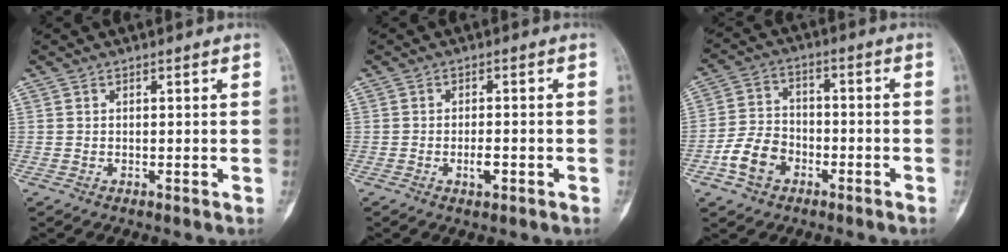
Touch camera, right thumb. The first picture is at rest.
{"total": 2.8, "force": [-1.2, 1.0, 2.3], "torque": [-0.040, 0.003, -0.019]}
{"total": 8.4, "force": [-4.0, 5.9, 4.4], "torque": [-0.076, 0.033, -0.073]}